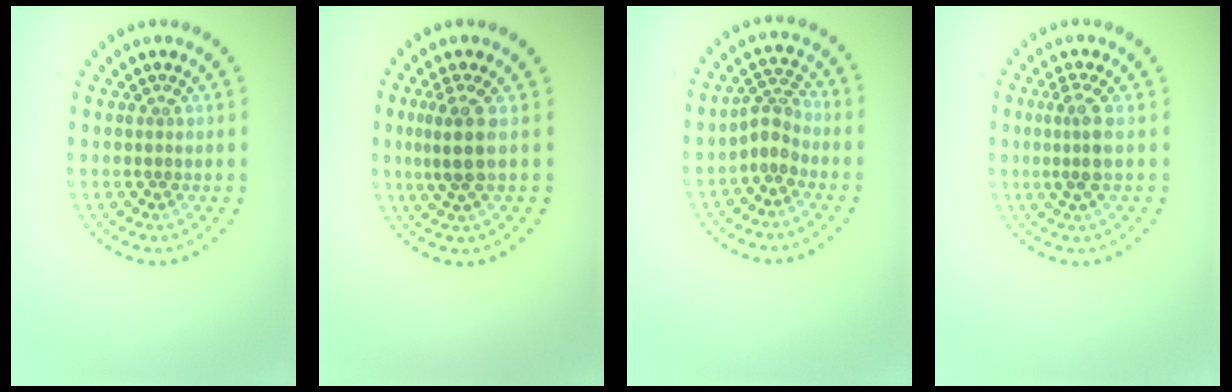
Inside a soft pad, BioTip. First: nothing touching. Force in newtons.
{"total": 2.7, "press": 2.2, "slide": 1.7}
{"total": 2.3, "press": 1.6, "slide": 1.6}
{"total": 2.1, "press": 1.8, "slide": 1.1}